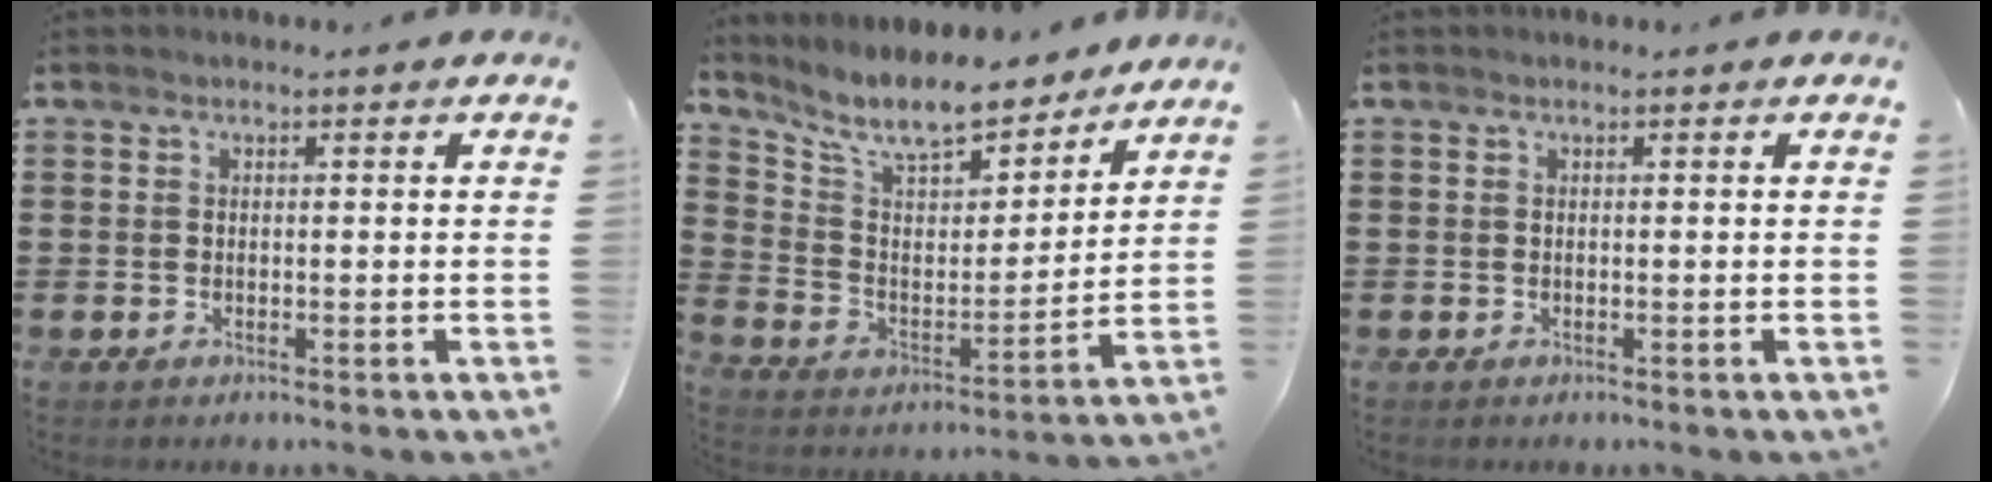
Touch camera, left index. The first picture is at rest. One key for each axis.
{"total": 9.5, "fx": 8.5, "fy": 1.8, "fz": 3.9, "tx": -0.104, "ty": -0.053, "tz": 0.149}
{"total": 0.0}